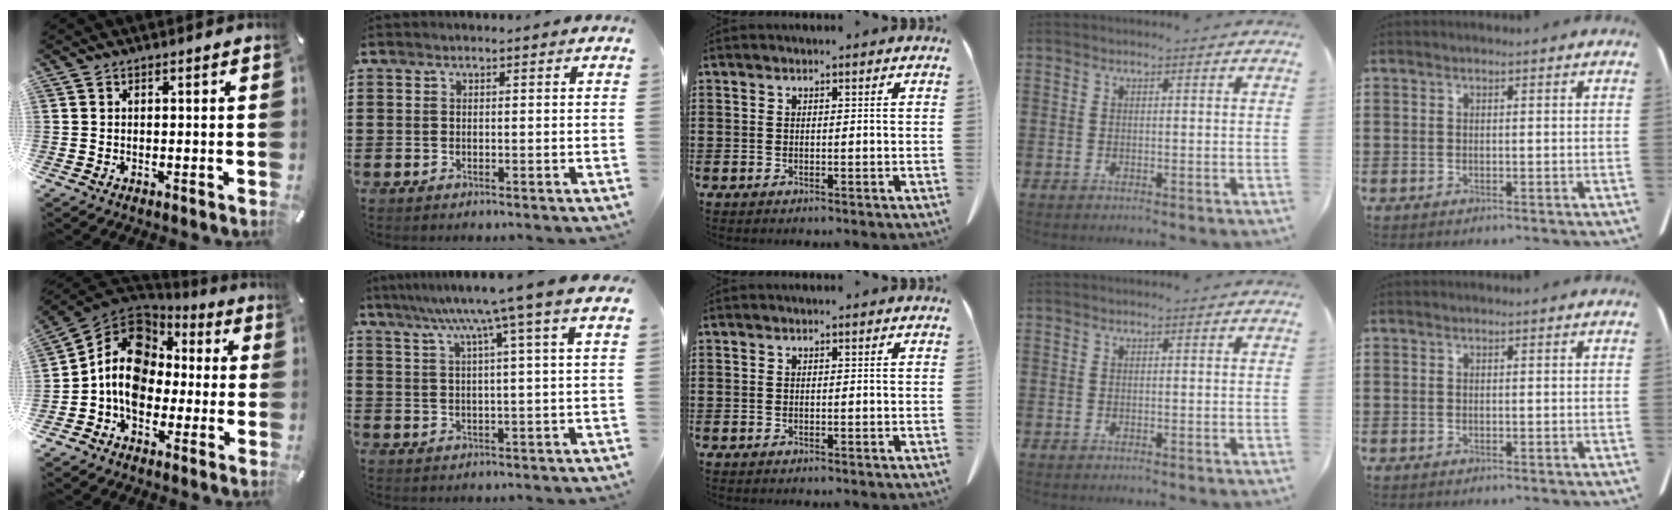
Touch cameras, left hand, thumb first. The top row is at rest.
{"thumb": {"total": 12.6, "force": [-1.1, 10.6, 6.7], "torque": [-0.150, 0.008, -0.018]}, "index": {"total": 8.2, "force": [5.1, -1.2, 6.3], "torque": [-0.130, -0.021, 0.080]}}